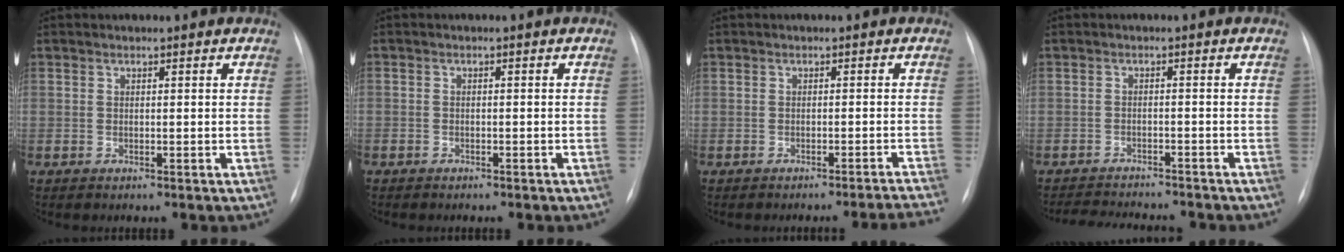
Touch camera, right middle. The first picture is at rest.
{"total": 1.5, "force": [-1.1, 1.0, 0.3], "torque": [-0.011, 0.002, -0.013]}
{"total": 5.6, "force": [-5.2, -1.8, 0.7], "torque": [0.004, -0.003, -0.058]}
{"total": 10.1, "force": [-9.5, 1.5, 3.0], "torque": [-0.049, -0.001, -0.129]}